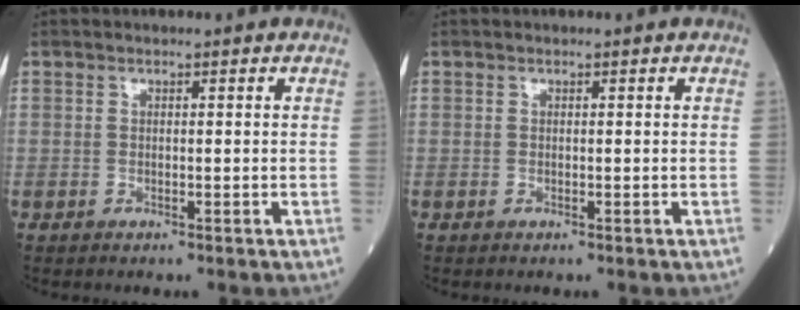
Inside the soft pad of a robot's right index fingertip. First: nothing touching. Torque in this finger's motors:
{"motor_torque": [0.00, 0.00, 0.00, -0.01]}